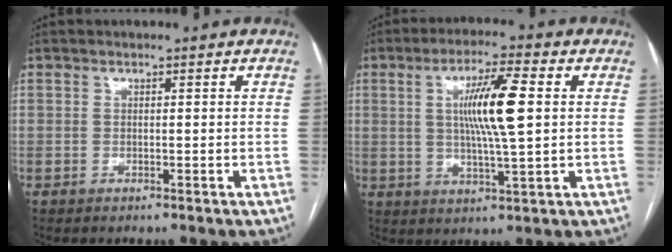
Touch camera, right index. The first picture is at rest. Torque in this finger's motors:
{"motor_torque": [0.65, 0.29, 0.51, 0.14]}